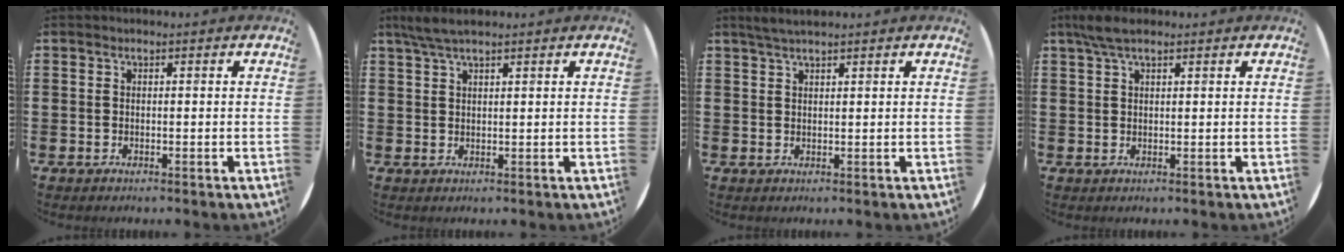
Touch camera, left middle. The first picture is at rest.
{"total": 3.1, "force": [2.4, 0.5, 2.0], "torque": [-0.042, 0.006, 0.043]}
{"total": 2.1, "force": [1.8, 0.1, 1.0], "torque": [-0.021, 0.004, 0.032]}
{"total": 3.4, "force": [2.2, 1.0, 2.4], "torque": [-0.050, 0.006, 0.039]}